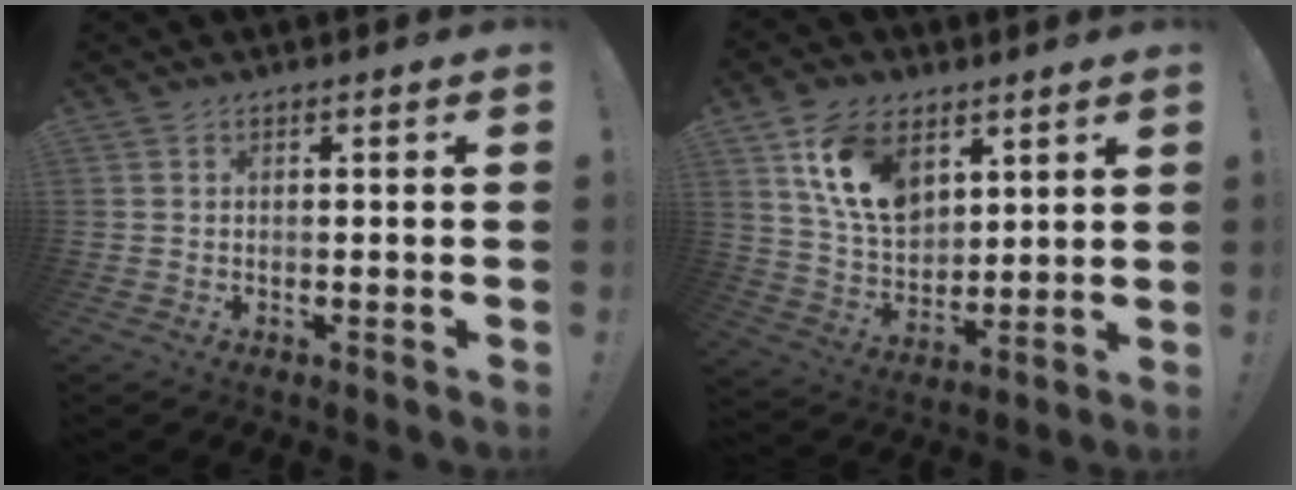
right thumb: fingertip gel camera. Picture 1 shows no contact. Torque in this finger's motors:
{"motor_torque": [2.06, 2.19, 0.26, -0.22, 0.17]}